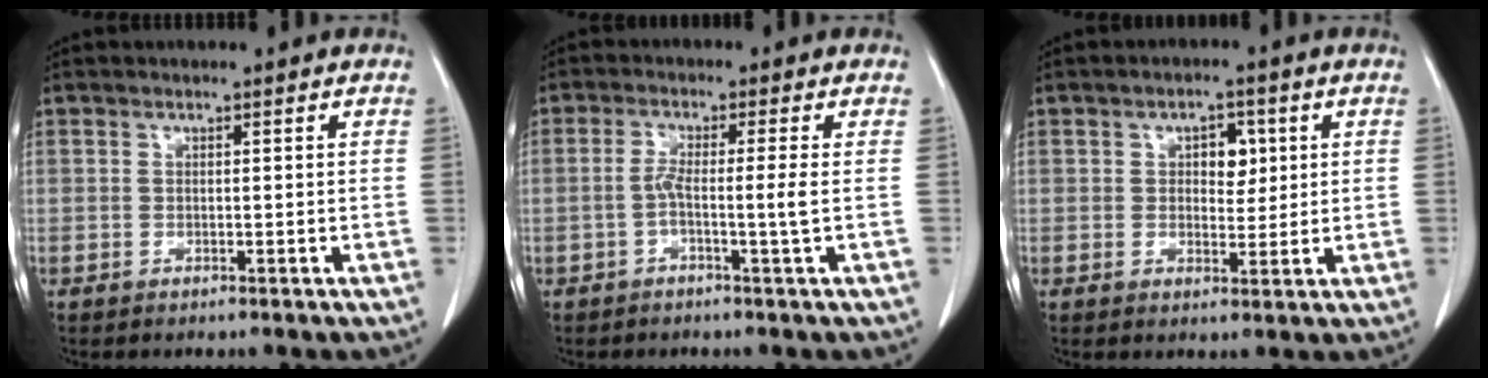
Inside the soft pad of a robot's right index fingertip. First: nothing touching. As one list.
[{"total": 3.7, "force": [-0.8, -0.6, 3.6], "torque": [-0.068, 0.000, -0.015]}, {"total": 4.1, "force": [1.2, 2.4, 3.1], "torque": [-0.045, 0.007, 0.020]}]